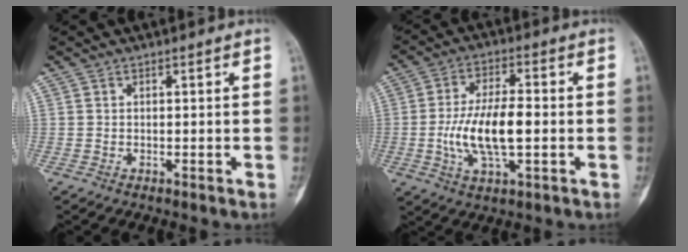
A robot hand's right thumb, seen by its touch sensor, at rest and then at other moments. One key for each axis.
{"total": 12.0, "fx": -1.5, "fy": 4.8, "fz": 10.9, "tx": -0.212, "ty": 0.007, "tz": -0.027}